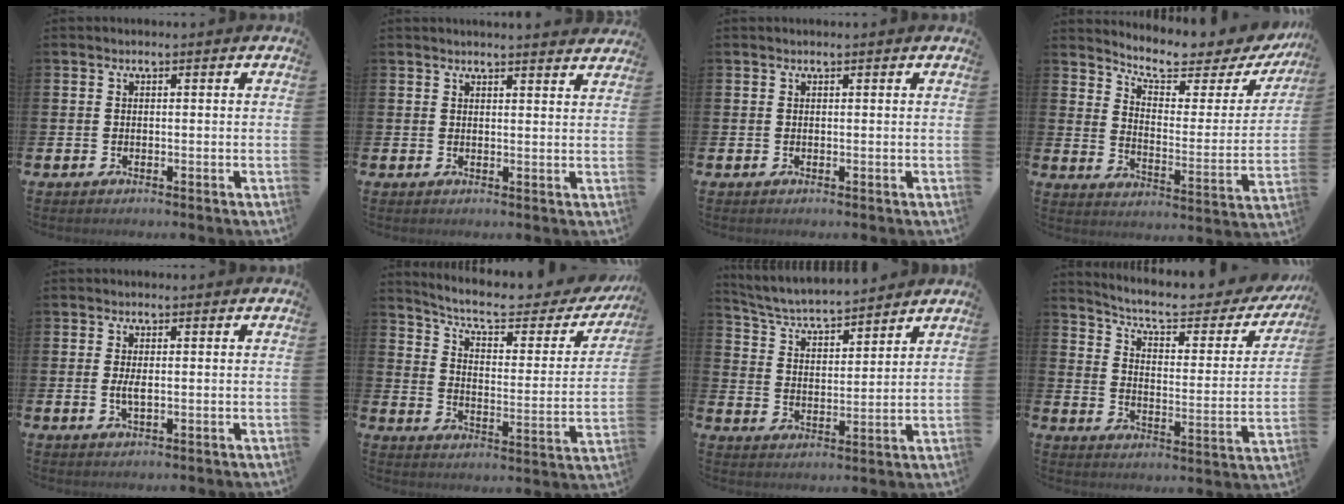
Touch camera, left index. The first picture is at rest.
{"total": 2.4, "force": [2.4, -0.2, -0.2], "torque": [0.008, -0.017, 0.041]}
{"total": 0.0}
{"total": 7.2, "force": [6.6, 1.5, 2.5], "torque": [-0.072, -0.050, 0.108]}
{"total": 2.4, "force": [0.0, 0.8, 2.2], "torque": [-0.034, -0.002, -0.003]}
{"total": 7.9, "force": [6.6, 2.1, 3.8], "torque": [-0.101, -0.039, 0.107]}
{"total": 5.0, "force": [4.8, 0.6, 1.2], "torque": [-0.051, -0.039, 0.081]}
{"total": 7.1, "force": [6.0, 1.9, 3.2], "torque": [-0.088, -0.040, 0.098]}